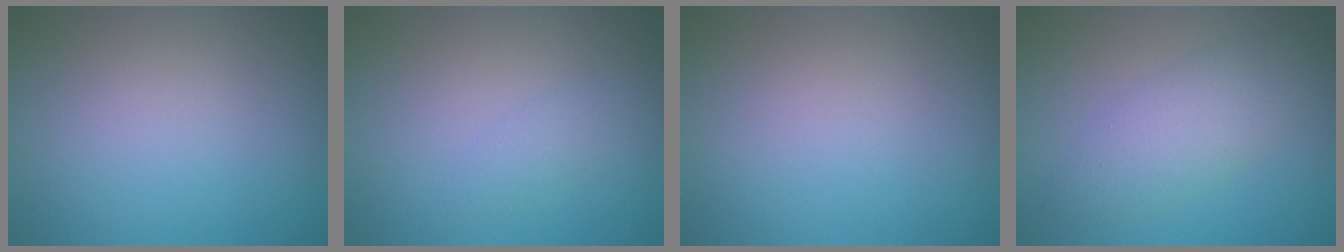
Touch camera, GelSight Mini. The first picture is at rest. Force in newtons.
{"total": 1.2, "press": 1.2, "slide": 0.0}
{"total": 0.0}
{"total": 3.8, "press": 3.8, "slide": 0.1}